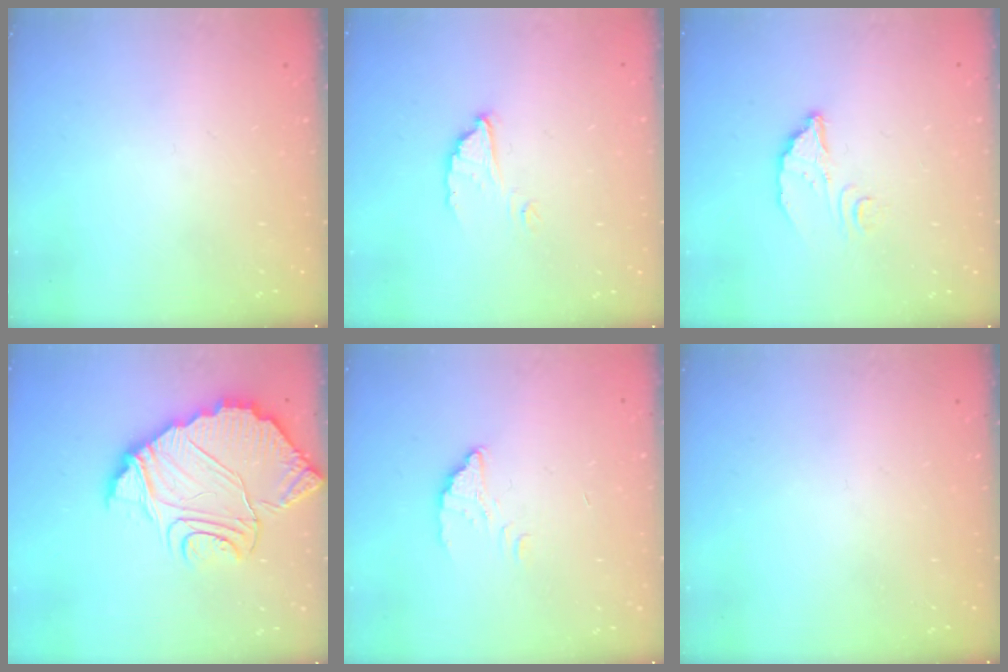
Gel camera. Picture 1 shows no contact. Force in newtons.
{"total": 4.4, "press": 4.3, "slide": 0.2}
{"total": 4.0, "press": 4.0, "slide": 0.2}
{"total": 12.7, "press": 12.7, "slide": 0.9}
{"total": 2.6, "press": 2.6, "slide": 0.2}
{"total": 0.0}